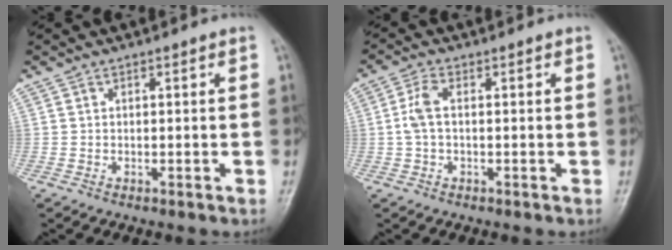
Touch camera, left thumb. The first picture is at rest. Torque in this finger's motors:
{"motor_torque": [0.98, 0.71, 0.83, 0.31, 0.01]}